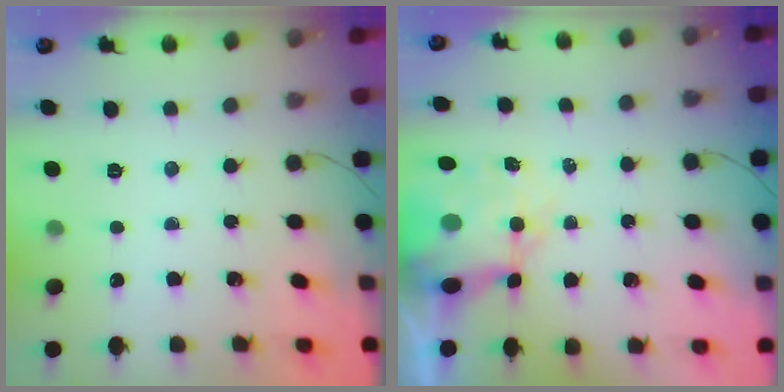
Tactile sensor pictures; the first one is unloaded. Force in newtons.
{"total": 8.9, "press": 8.6, "slide": 2.2}